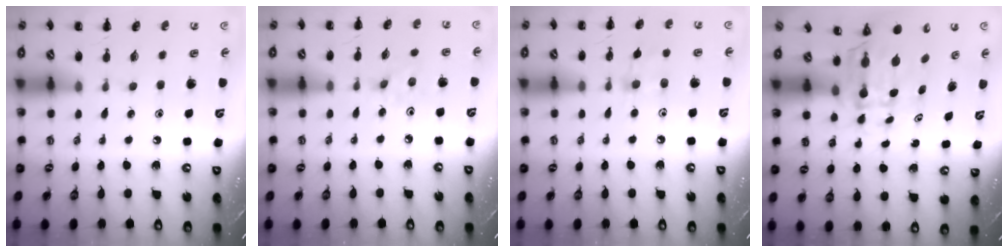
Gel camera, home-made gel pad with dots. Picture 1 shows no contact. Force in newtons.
{"total": 2.5, "press": 2.4, "slide": 0.9}
{"total": 6.0, "press": 5.7, "slide": 1.8}
{"total": 5.7, "press": 5.4, "slide": 1.9}